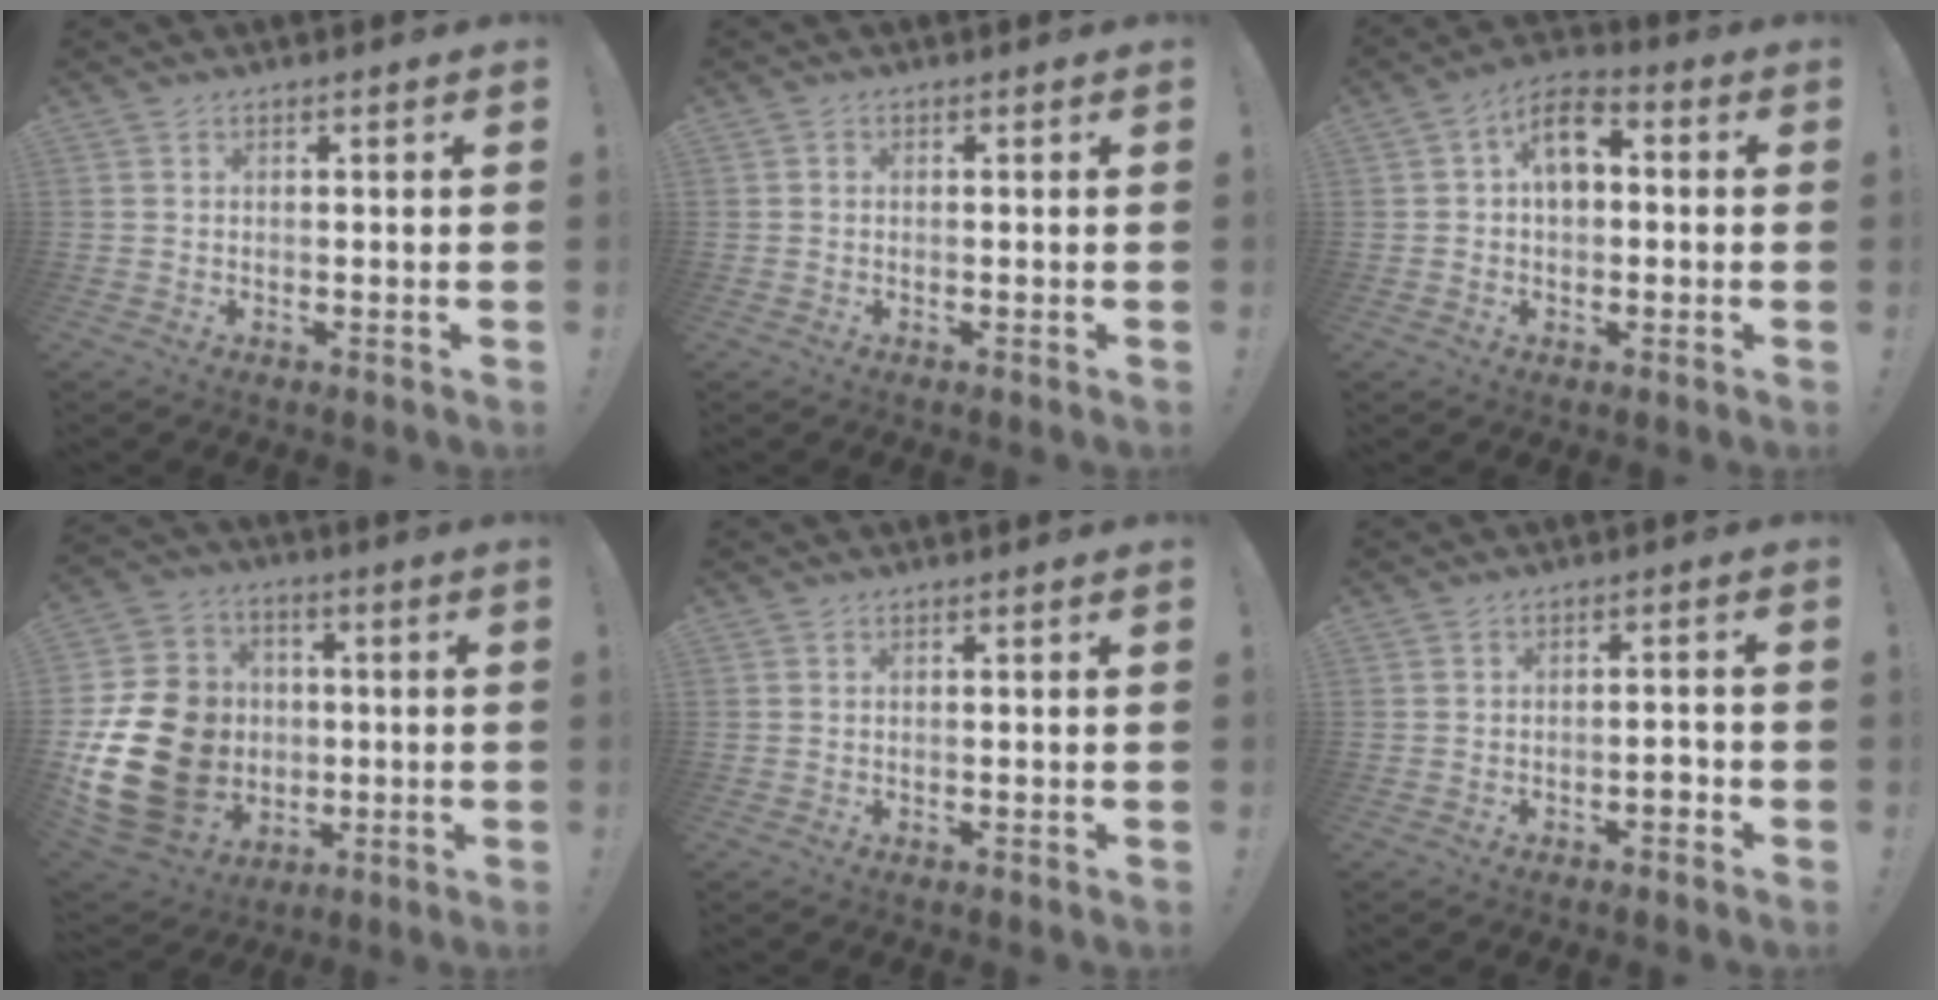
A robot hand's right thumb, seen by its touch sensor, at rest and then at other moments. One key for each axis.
{"total": 0.5, "fx": -0.3, "fy": 0.5, "fz": 0.1, "tx": -0.002, "ty": 0.002, "tz": -0.004}
{"total": 9.3, "fx": 1.5, "fy": 6.3, "fz": 6.6, "tx": -0.093, "ty": 0.008, "tz": 0.029}
{"total": 23.1, "fx": -3.0, "fy": 18.8, "fz": 13.0, "tx": -0.243, "ty": 0.023, "tz": -0.010}
{"total": 0.0}
{"total": 3.1, "fx": -1.7, "fy": 1.2, "fz": 2.4, "tx": -0.028, "ty": 0.002, "tz": -0.031}